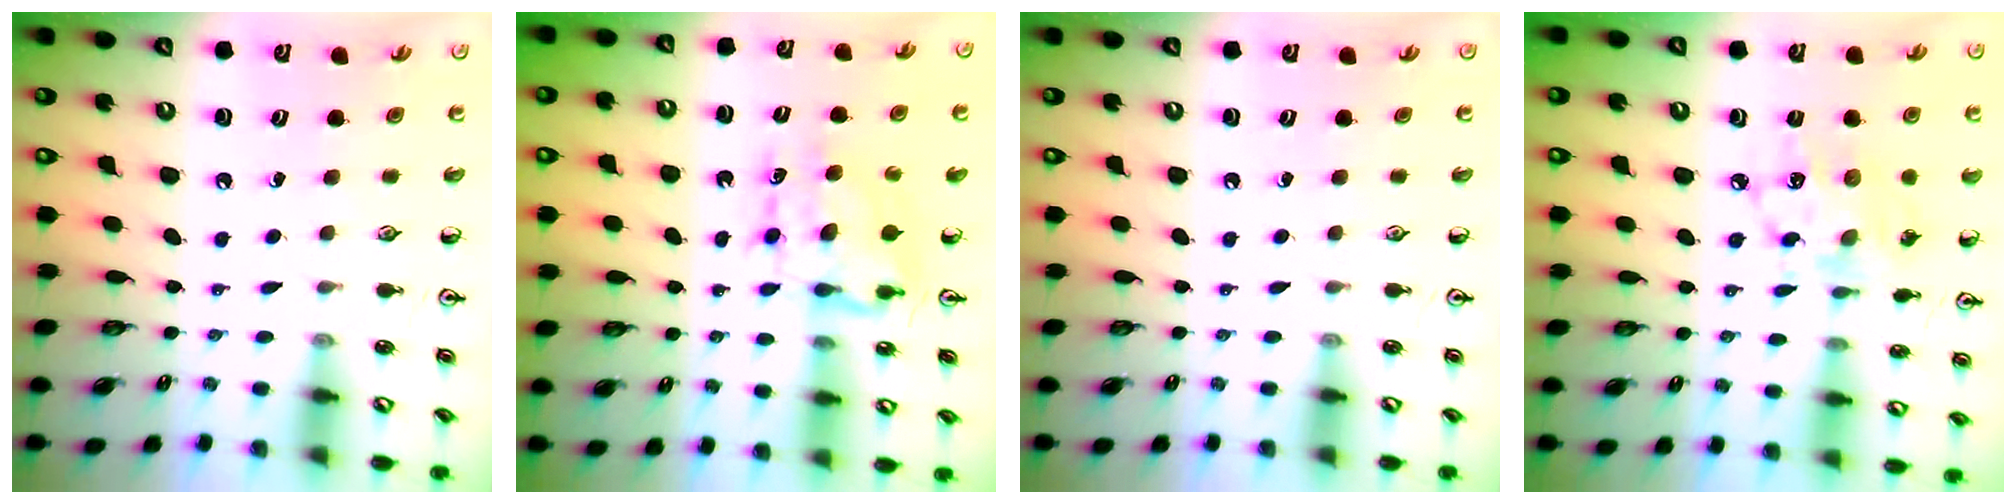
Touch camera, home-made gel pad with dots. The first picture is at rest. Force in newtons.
{"total": 7.2, "press": 7.2, "slide": 0.7}
{"total": 0.0}
{"total": 12.0, "press": 11.9, "slide": 0.8}